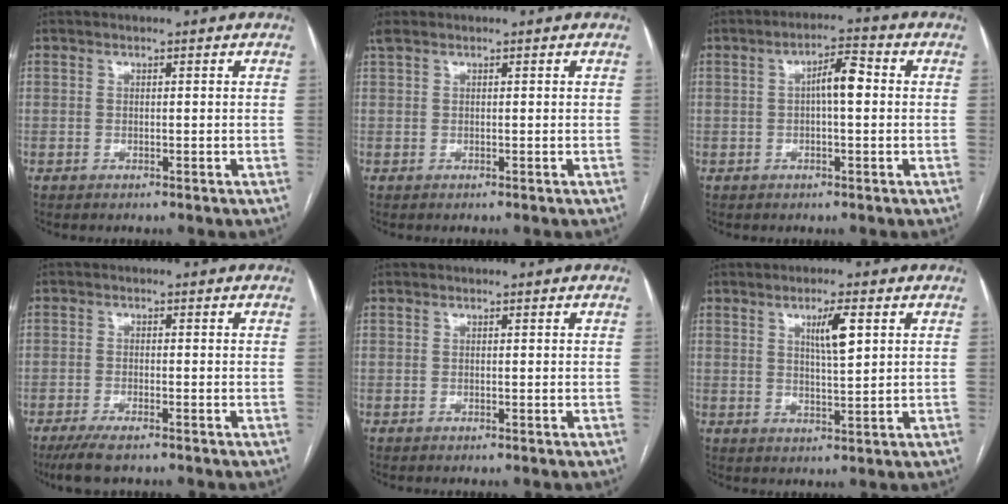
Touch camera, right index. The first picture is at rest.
{"total": 1.2, "force": [0.8, 0.4, 0.8], "torque": [-0.027, 0.024, 0.018]}
{"total": 4.7, "force": [0.4, 1.2, 4.6], "torque": [-0.080, 0.016, 0.002]}
{"total": 5.0, "force": [-3.7, 0.9, 3.2], "torque": [-0.063, -0.011, -0.063]}
{"total": 0.0}
{"total": 5.0, "force": [2.0, 0.5, 4.5], "torque": [-0.081, -0.002, 0.035]}